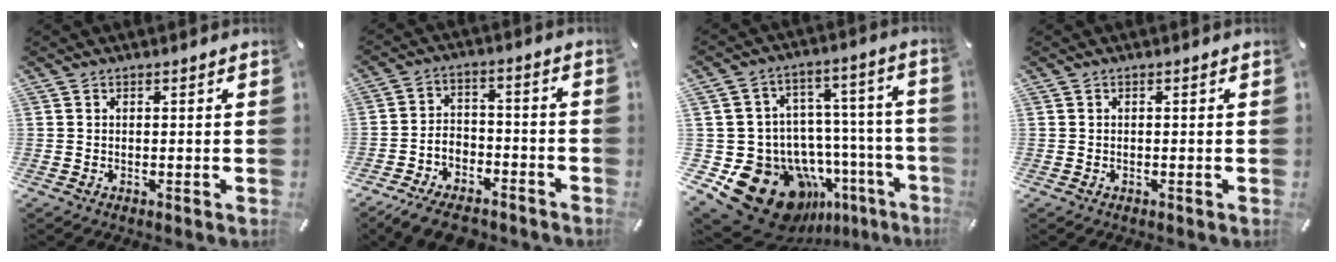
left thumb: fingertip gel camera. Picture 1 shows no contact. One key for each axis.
{"total": 9.0, "fx": -7.2, "fy": 4.5, "fz": 3.0, "tx": -0.047, "ty": 0.047, "tz": -0.135}
{"total": 21.6, "fx": -11.6, "fy": 15.0, "fz": 10.5, "tx": -0.159, "ty": 0.041, "tz": -0.153}
{"total": 0.0}